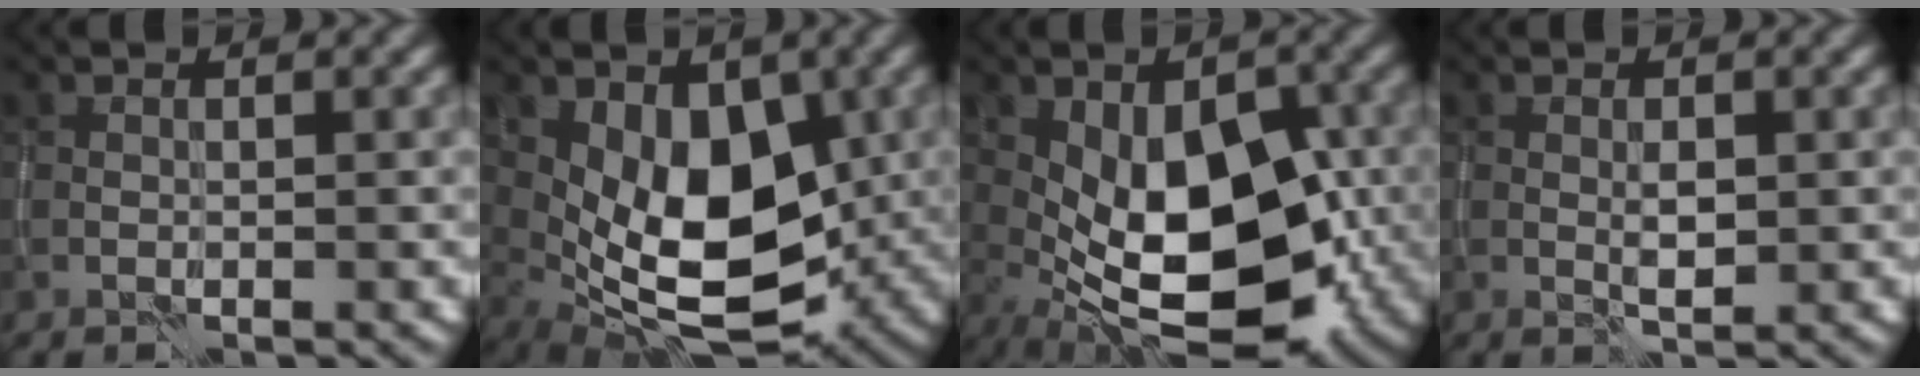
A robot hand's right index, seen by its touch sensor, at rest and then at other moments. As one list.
[{"total": 8.8, "force": [0.6, 5.3, 7.1], "torque": [-0.128, -0.021, 0.018]}, {"total": 11.8, "force": [-2.1, 6.4, 9.7], "torque": [-0.146, -0.006, -0.035]}, {"total": 1.3, "force": [0.1, 0.5, 1.2], "torque": [-0.023, -0.001, 0.004]}]